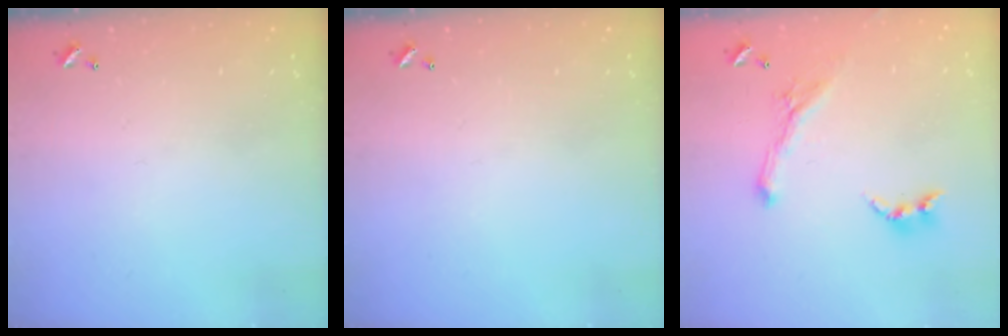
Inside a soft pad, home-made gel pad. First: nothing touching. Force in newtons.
{"total": 0.0}
{"total": 0.8, "press": 0.8, "slide": 0.2}